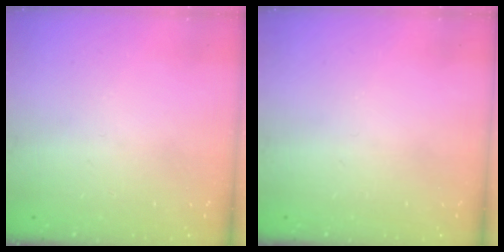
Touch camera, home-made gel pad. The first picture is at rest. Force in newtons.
{"total": 0.0}